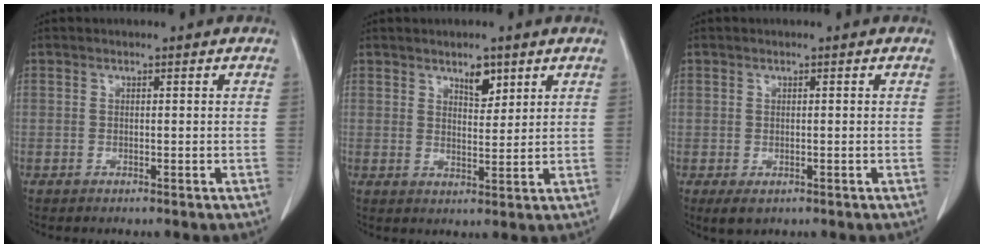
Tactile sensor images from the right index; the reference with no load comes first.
{"total": 3.5, "force": [2.4, 1.5, 2.2], "torque": [-0.031, -0.004, 0.041]}
{"total": 2.3, "force": [-1.0, 1.6, 1.2], "torque": [-0.019, -0.002, -0.005]}